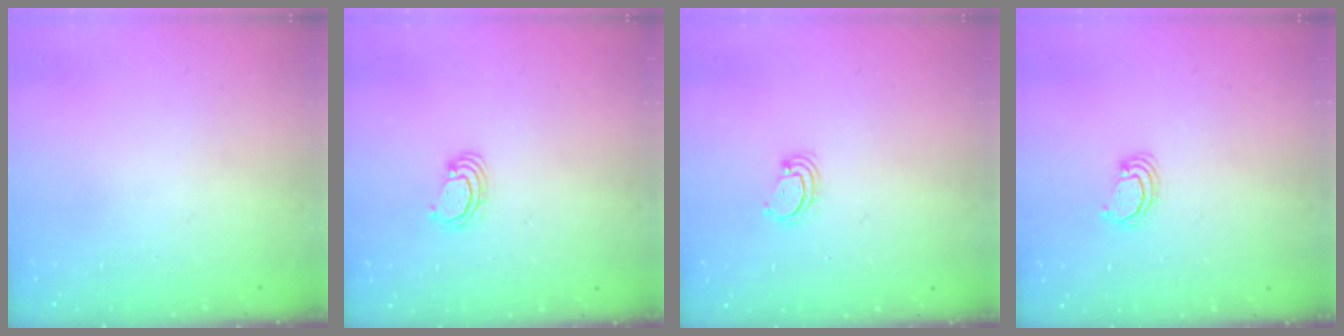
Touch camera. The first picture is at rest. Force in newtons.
{"total": 2.5, "press": 2.5, "slide": 0.2}
{"total": 2.9, "press": 2.9, "slide": 0.2}
{"total": 2.6, "press": 2.5, "slide": 0.3}